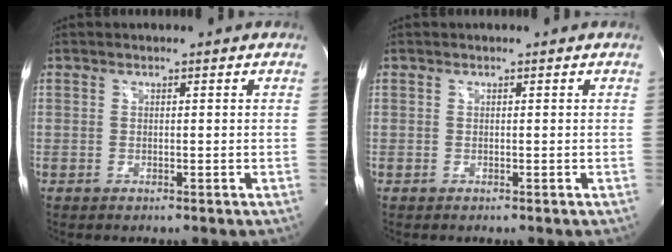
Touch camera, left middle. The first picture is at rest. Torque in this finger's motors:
{"motor_torque": [-0.01, 0.02, 0.00, -0.01]}